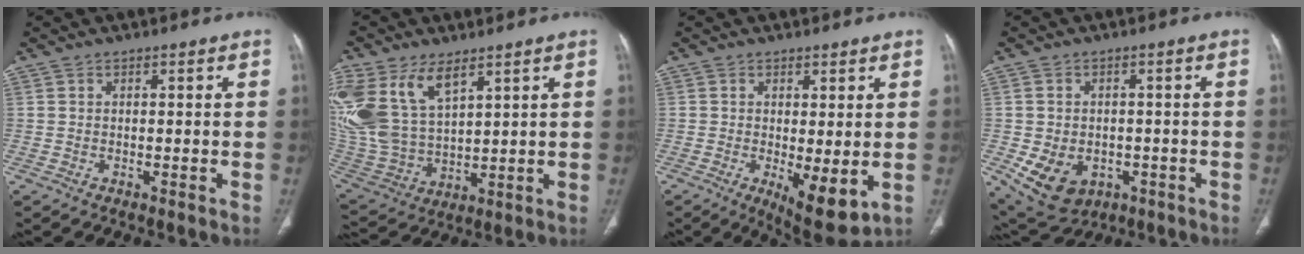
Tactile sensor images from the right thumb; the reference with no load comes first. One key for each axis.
{"total": 18.4, "fx": 8.9, "fy": 10.1, "fz": 12.6, "tx": -0.273, "ty": -0.023, "tz": 0.190}
{"total": 8.1, "fx": -1.4, "fy": 2.8, "fz": 7.4, "tx": -0.110, "ty": -0.026, "tz": -0.013}
{"total": 11.6, "fx": -3.9, "fy": 8.9, "fz": 6.5, "tx": -0.110, "ty": 0.013, "tz": -0.039}